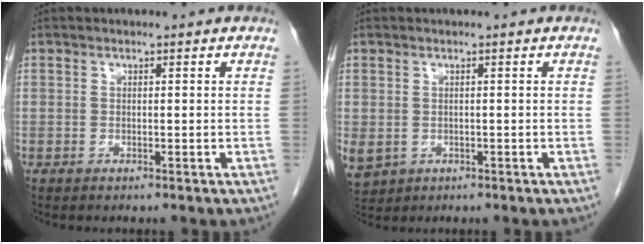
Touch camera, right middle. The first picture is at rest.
{"total": 6.0, "force": [-1.9, 5.1, 2.4], "torque": [-0.071, -0.006, -0.018]}